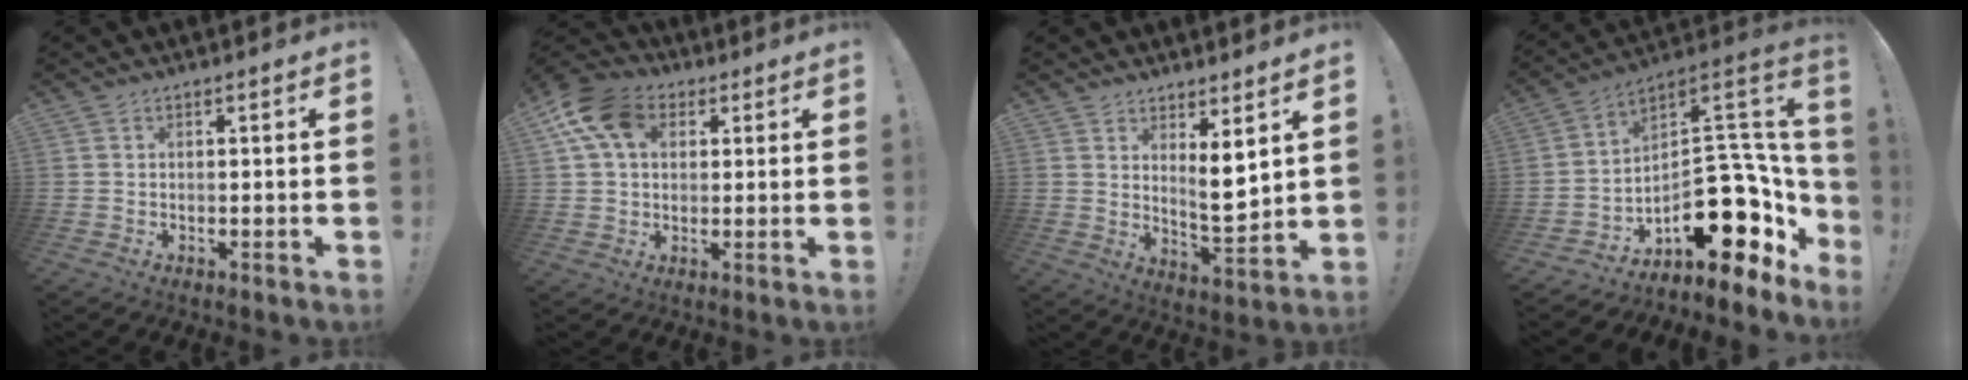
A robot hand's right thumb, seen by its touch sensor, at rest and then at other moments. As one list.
[{"total": 13.7, "force": [4.8, 9.6, 8.6], "torque": [-0.161, -0.005, 0.094]}, {"total": 7.5, "force": [4.0, 2.0, 6.0], "torque": [-0.076, -0.044, 0.072]}, {"total": 20.5, "force": [-5.2, 11.6, 16.0], "torque": [-0.202, 0.003, -0.069]}]